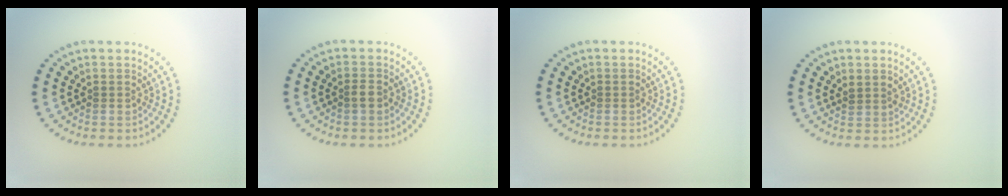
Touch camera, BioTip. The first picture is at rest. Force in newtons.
{"total": 1.1, "press": 1.0, "slide": 0.4}
{"total": 0.0}
{"total": 1.4, "press": 1.1, "slide": 0.9}